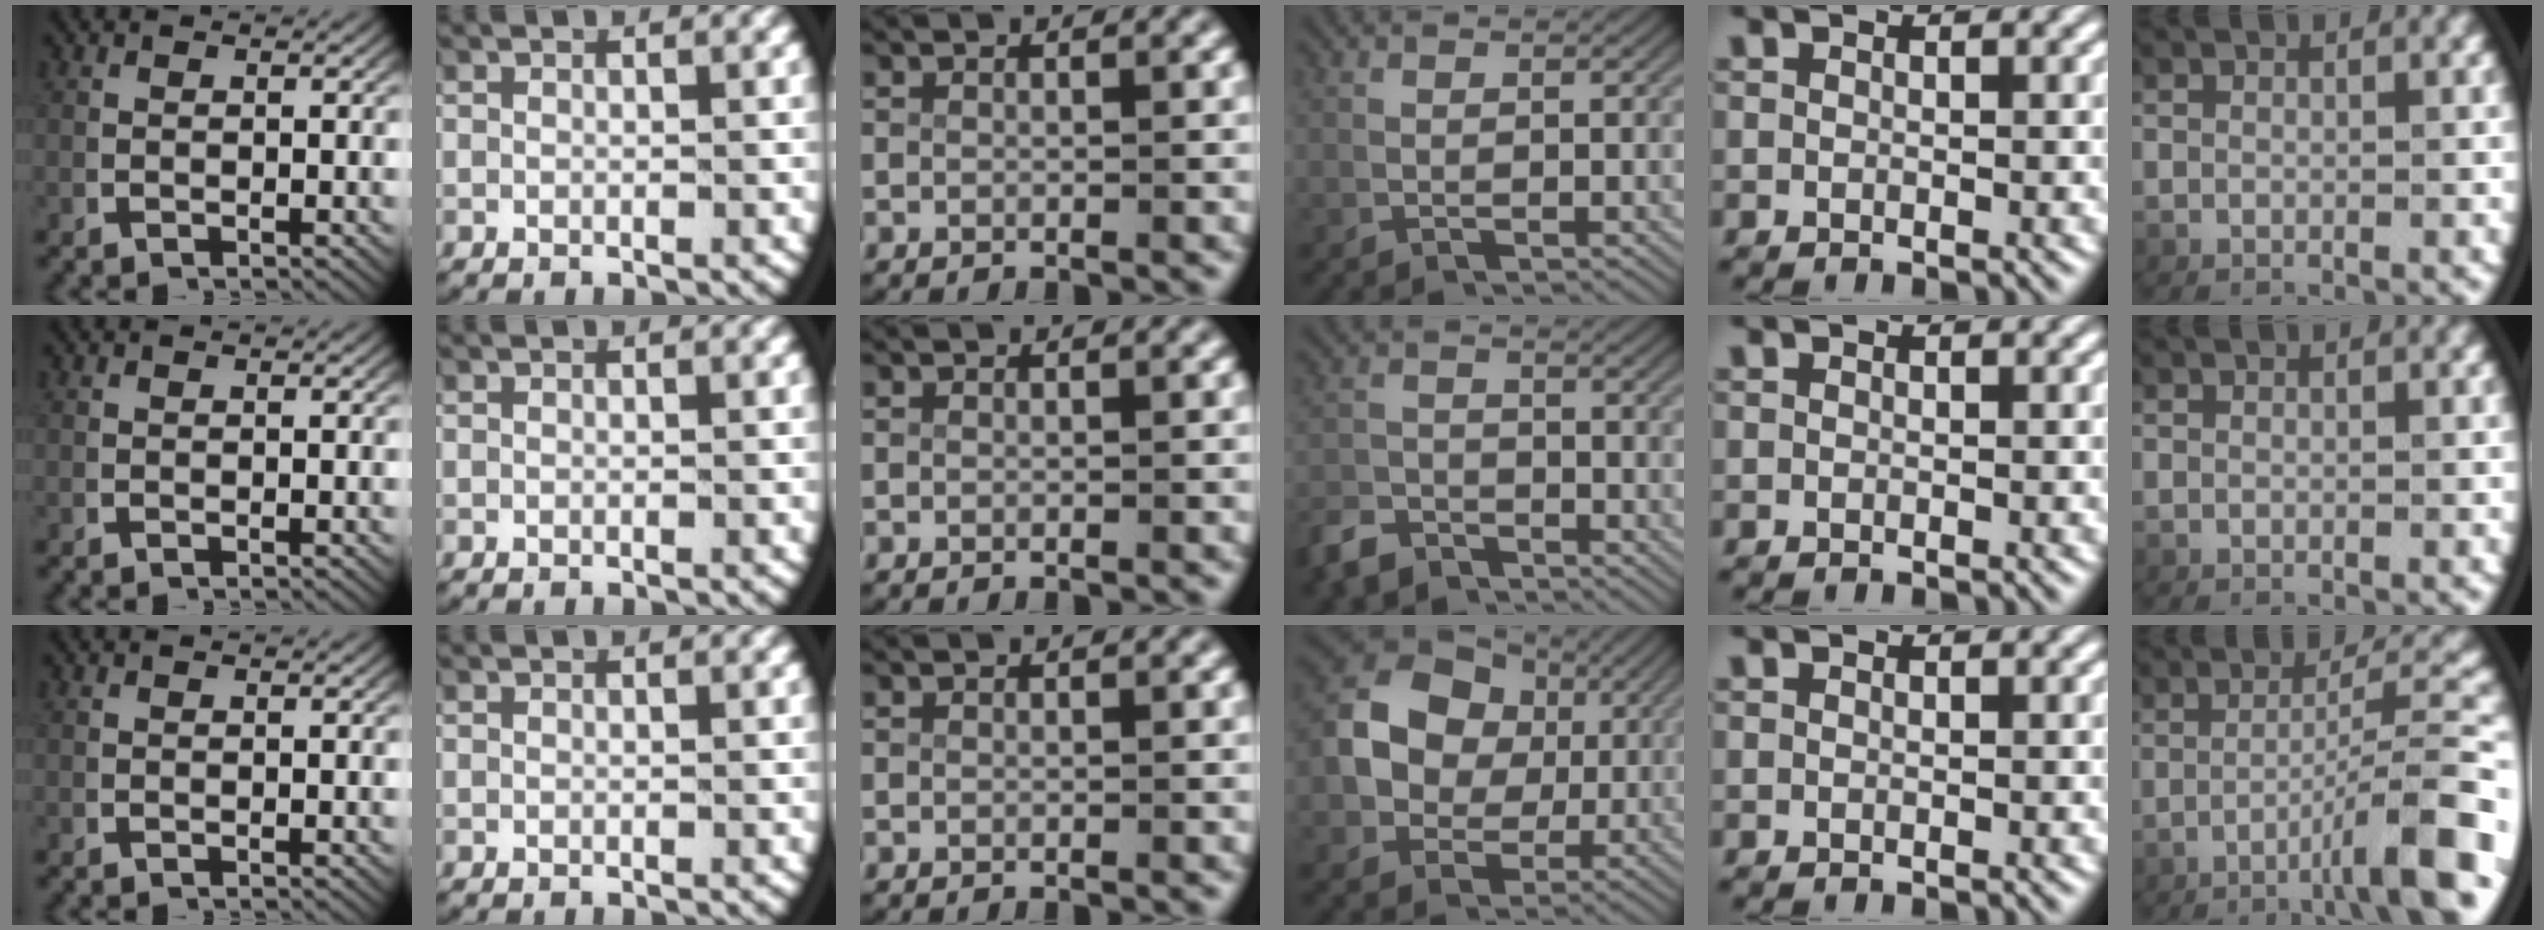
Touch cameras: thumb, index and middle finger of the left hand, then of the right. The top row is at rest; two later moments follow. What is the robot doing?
{"motion": "lift_and_place", "object": "paper towel"}